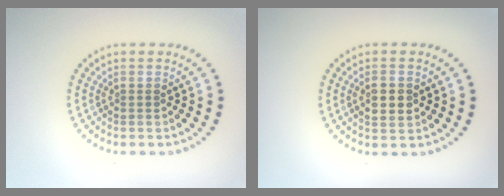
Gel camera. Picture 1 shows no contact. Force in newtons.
{"total": 2.1, "press": 2.0, "slide": 0.2}